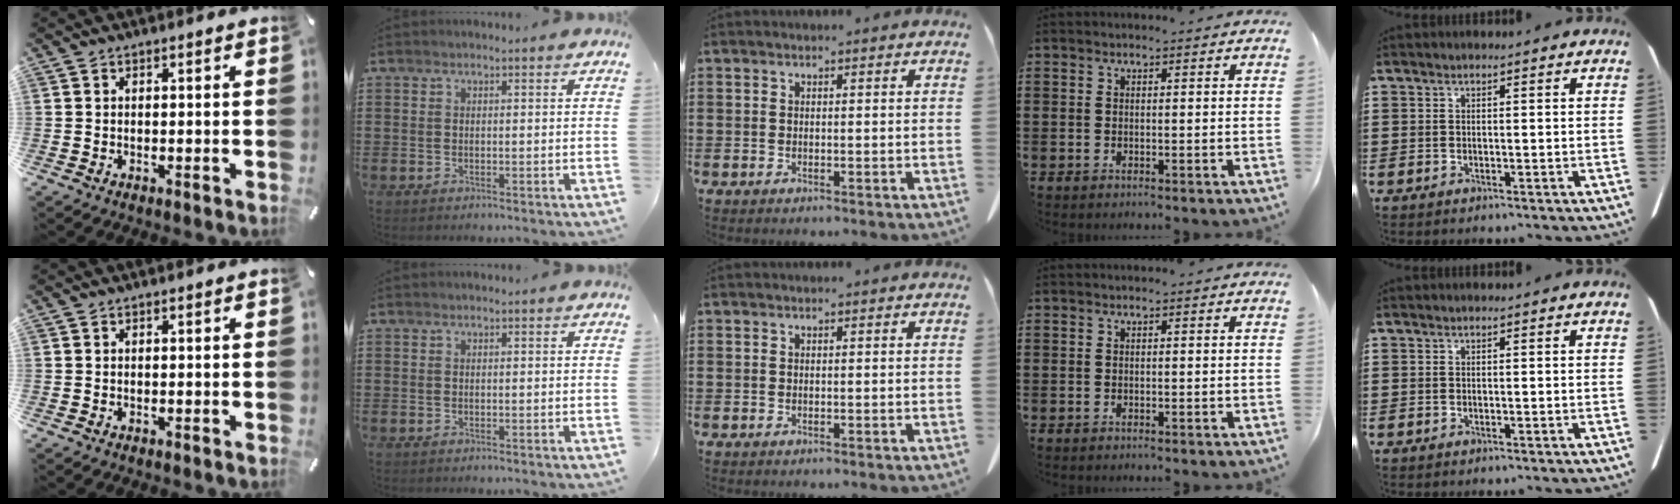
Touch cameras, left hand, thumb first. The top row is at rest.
{}